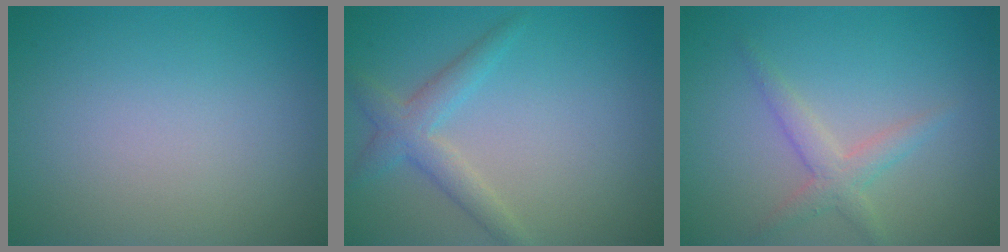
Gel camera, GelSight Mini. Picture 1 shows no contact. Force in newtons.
{"total": 2.8, "press": 2.8, "slide": 0.1}
{"total": 2.3, "press": 2.3, "slide": 0.1}